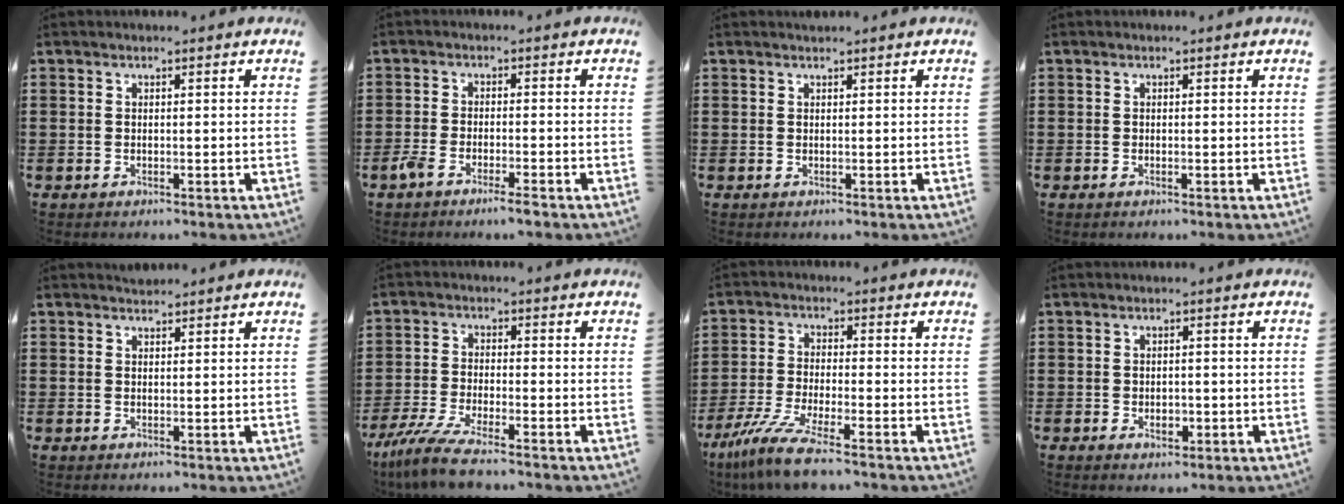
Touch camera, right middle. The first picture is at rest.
{"total": 3.0, "force": [-2.2, 0.4, 2.1], "torque": [-0.047, -0.001, -0.043]}
{"total": 0.0}
{"total": 0.0}
{"total": 1.1, "force": [1.0, 0.2, -0.2], "torque": [0.000, 0.000, 0.020]}
{"total": 5.7, "force": [-4.7, 0.1, 3.2], "torque": [-0.087, -0.022, -0.096]}
{"total": 7.5, "force": [-5.8, 0.4, 4.7], "torque": [-0.113, -0.017, -0.117]}
{"total": 1.8, "force": [-0.6, 1.0, 1.4], "torque": [-0.026, 0.003, -0.011]}